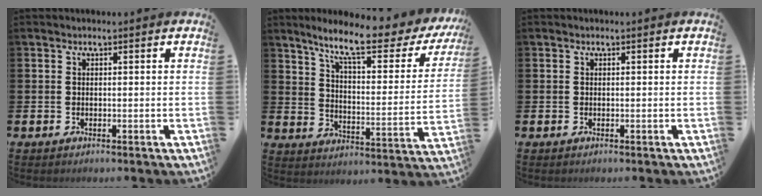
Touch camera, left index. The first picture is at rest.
{"total": 9.7, "force": [7.8, 1.8, 5.5], "torque": [-0.125, -0.049, 0.124]}
{"total": 0.0}